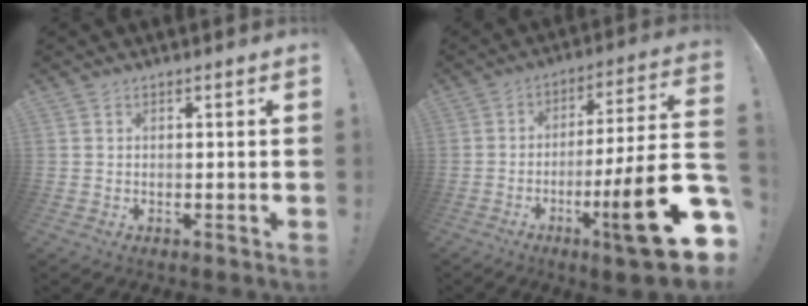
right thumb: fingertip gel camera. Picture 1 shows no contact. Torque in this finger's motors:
{"motor_torque": [2.56, 2.45, 1.46, -1.31, 0.55]}